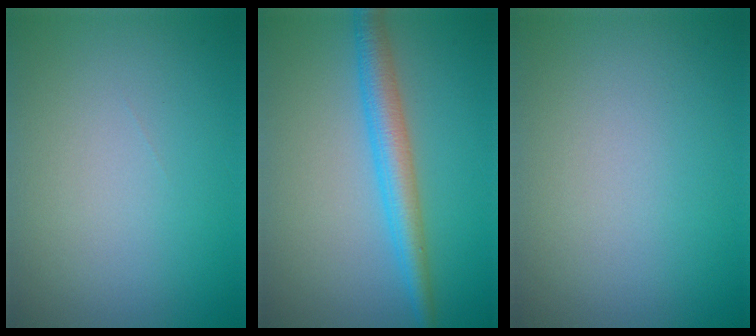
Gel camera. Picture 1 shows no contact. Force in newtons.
{"total": 4.0, "press": 4.0, "slide": 0.2}
{"total": 0.0}